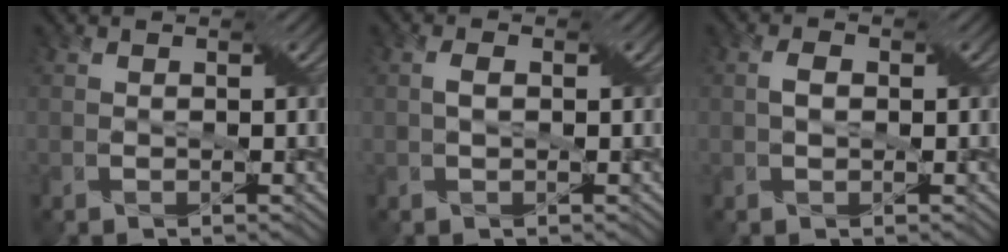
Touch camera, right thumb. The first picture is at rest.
{"total": 1.3, "force": [0.0, 0.7, 1.1], "torque": [-0.023, 0.004, 0.000]}
{"total": 1.6, "force": [0.0, 1.0, 1.2], "torque": [-0.026, 0.004, -0.002]}